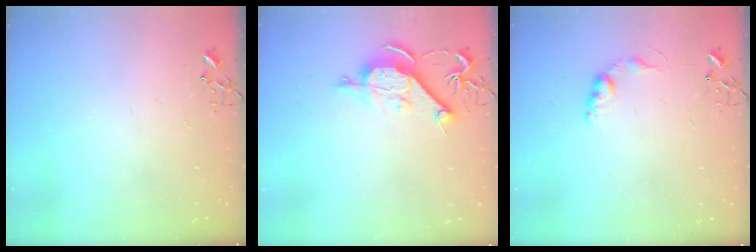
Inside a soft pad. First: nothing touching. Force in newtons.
{"total": 10.4, "press": 10.4, "slide": 1.2}
{"total": 8.6, "press": 8.6, "slide": 0.4}